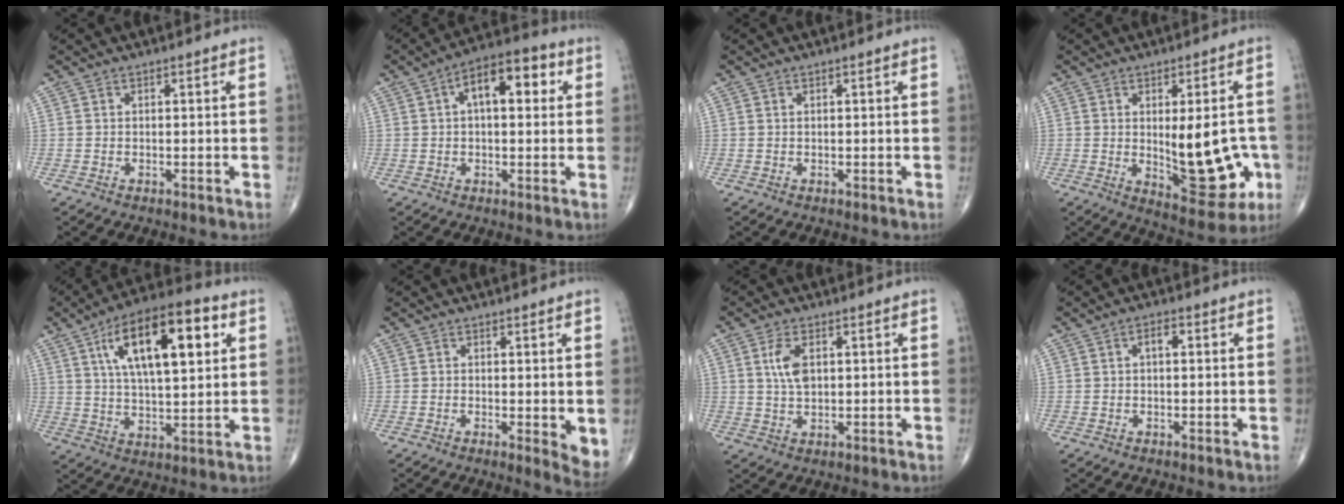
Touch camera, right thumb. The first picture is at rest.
{"total": 10.6, "force": [2.7, 5.2, 8.9], "torque": [-0.120, 0.028, 0.032]}
{"total": 0.0}
{"total": 14.2, "force": [-1.7, 6.1, 12.7], "torque": [-0.132, -0.011, -0.006]}
{"total": 19.1, "force": [6.7, 7.5, 16.2], "torque": [-0.250, -0.001, 0.107]}
{"total": 4.4, "force": [0.0, 1.3, 4.2], "torque": [-0.054, -0.014, 0.000]}
{"total": 5.2, "force": [1.3, 2.7, 4.2], "torque": [-0.085, -0.004, 0.026]}
{"total": 2.1, "force": [0.4, 1.1, 1.8], "torque": [-0.027, 0.006, 0.003]}